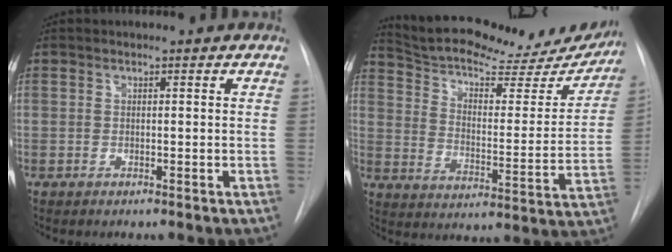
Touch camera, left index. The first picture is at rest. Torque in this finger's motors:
{"motor_torque": [0.89, -1.25, -0.02, 0.00]}